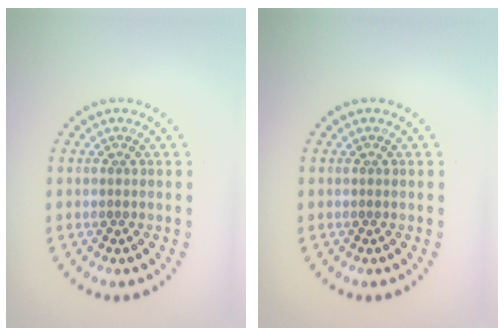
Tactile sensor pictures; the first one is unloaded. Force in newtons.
{"total": 0.0}